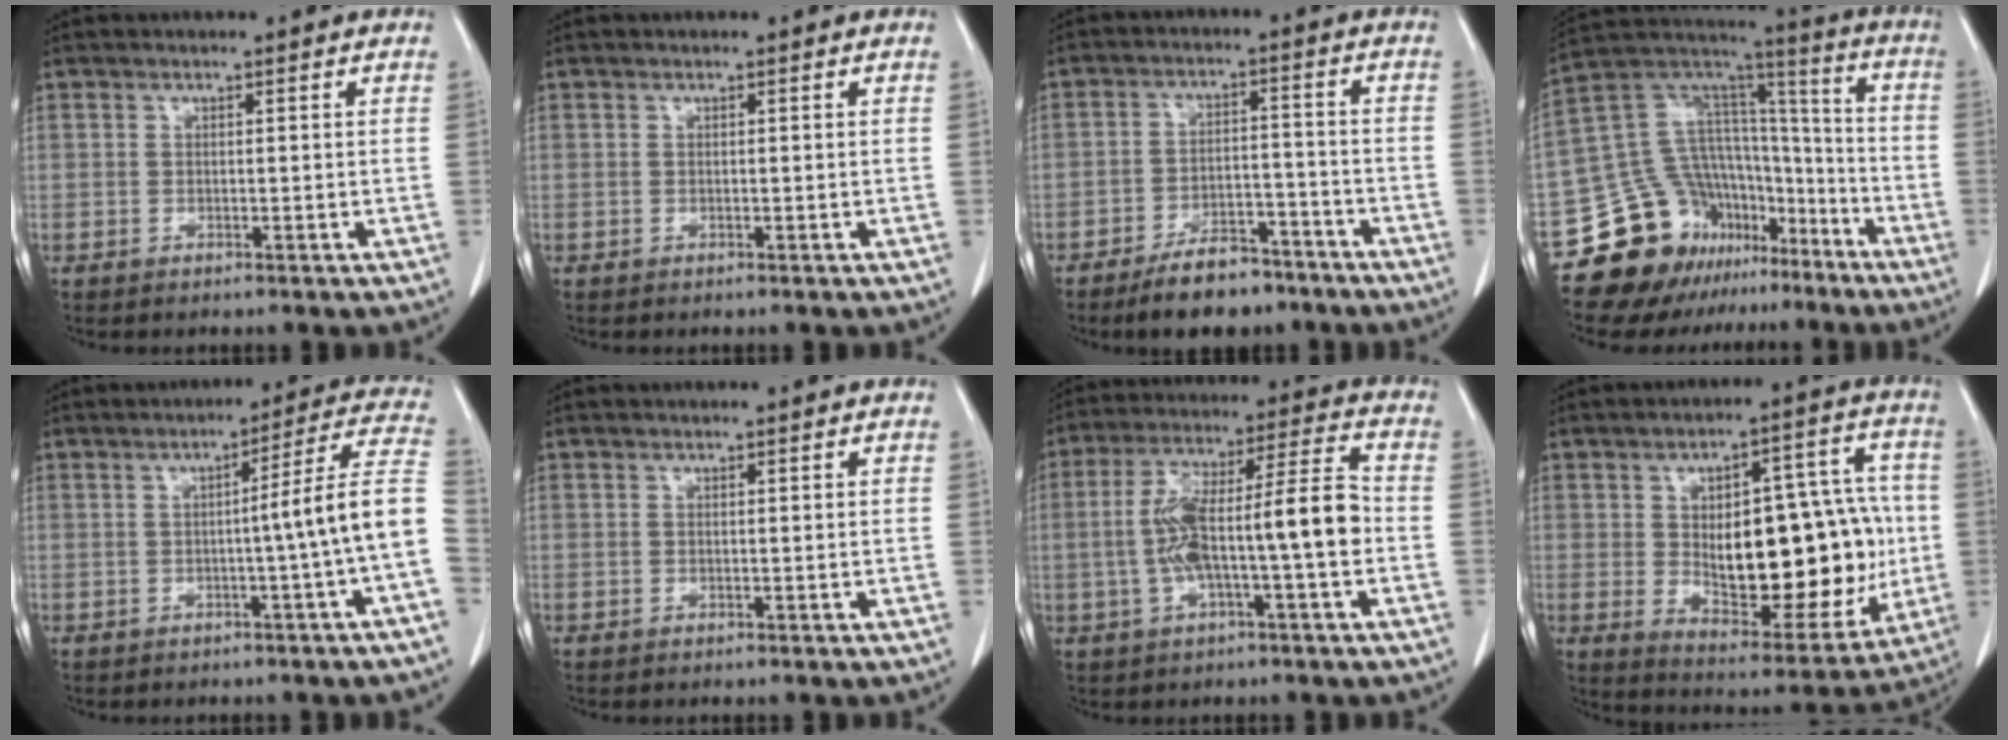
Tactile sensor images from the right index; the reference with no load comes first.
{"total": 0.0}
{"total": 8.5, "force": [-6.5, 3.5, 4.1], "torque": [-0.068, 0.003, -0.107]}
{"total": 20.3, "force": [-13.8, 12.6, 8.0], "torque": [-0.135, 0.090, -0.225]}
{"total": 9.5, "force": [-1.9, -1.9, 9.1], "torque": [-0.111, 0.019, -0.028]}
{"total": 0.0}
{"total": 13.7, "force": [-2.0, 1.6, 13.5], "torque": [-0.245, 0.031, -0.034]}
{"total": 21.8, "force": [-0.9, 9.3, 19.7], "torque": [-0.288, 0.014, 0.007]}